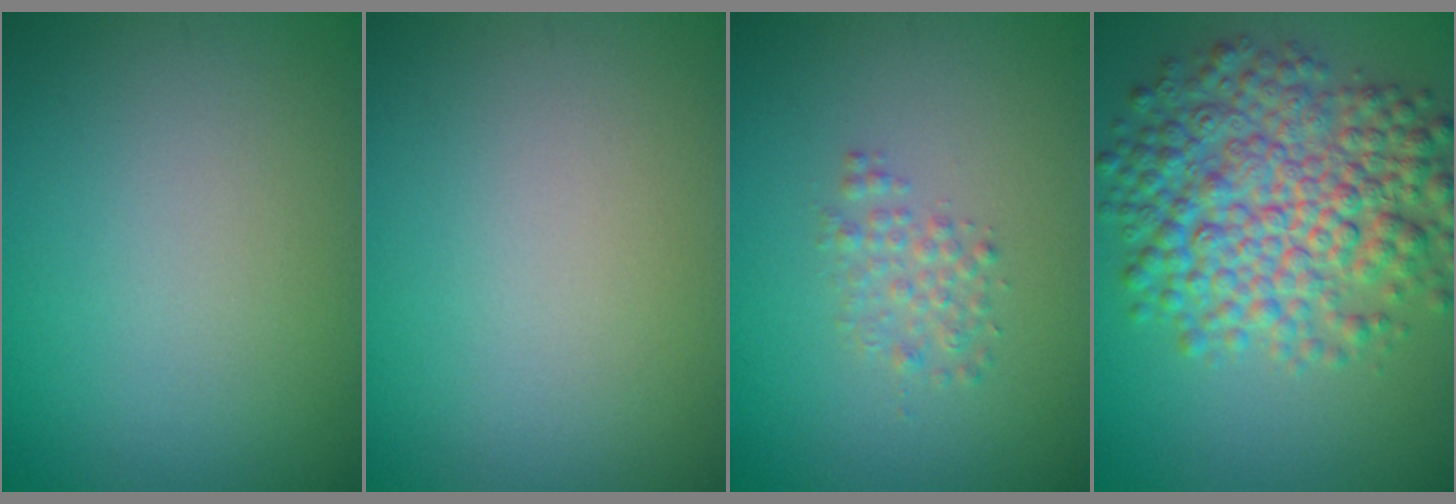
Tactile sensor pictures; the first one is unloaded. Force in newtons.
{"total": 0.0}
{"total": 1.6, "press": 1.6, "slide": 0.0}
{"total": 8.8, "press": 8.8, "slide": 0.1}